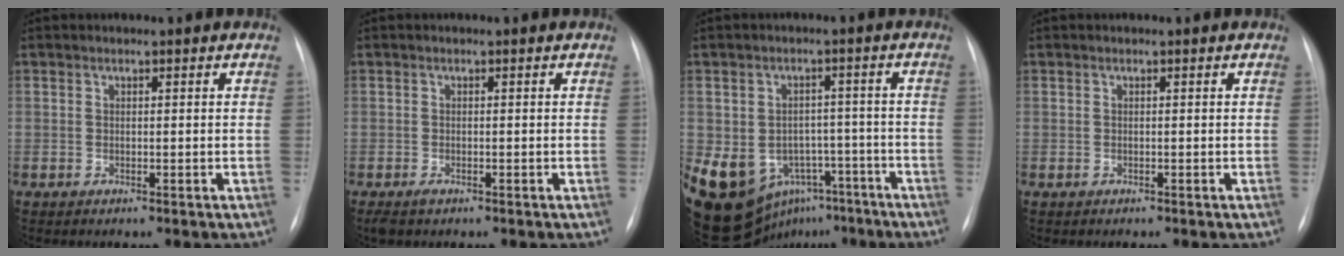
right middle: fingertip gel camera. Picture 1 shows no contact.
{"total": 1.6, "force": [-1.1, 0.7, 0.9], "torque": [-0.021, -0.004, -0.013]}
{"total": 21.8, "force": [-11.5, 15.9, 9.4], "torque": [-0.249, 0.015, -0.144]}
{"total": 0.0}